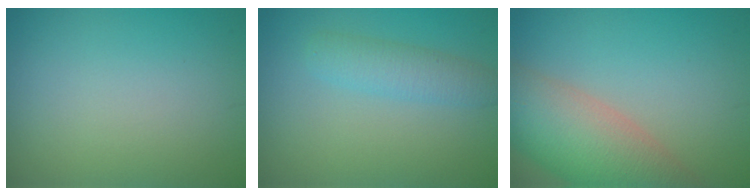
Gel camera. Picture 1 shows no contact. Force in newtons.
{"total": 2.8, "press": 2.8, "slide": 0.1}
{"total": 8.9, "press": 8.9, "slide": 0.4}